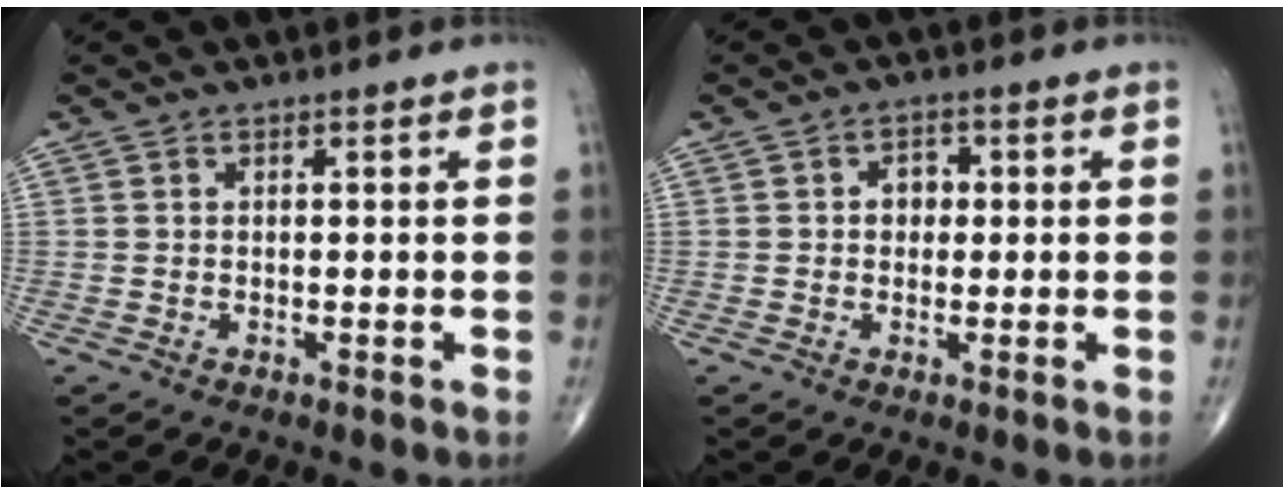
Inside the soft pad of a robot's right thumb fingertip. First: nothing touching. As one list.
[{"total": 2.9, "force": [0.2, 2.4, 1.7], "torque": [-0.005, 0.008, -0.002]}]